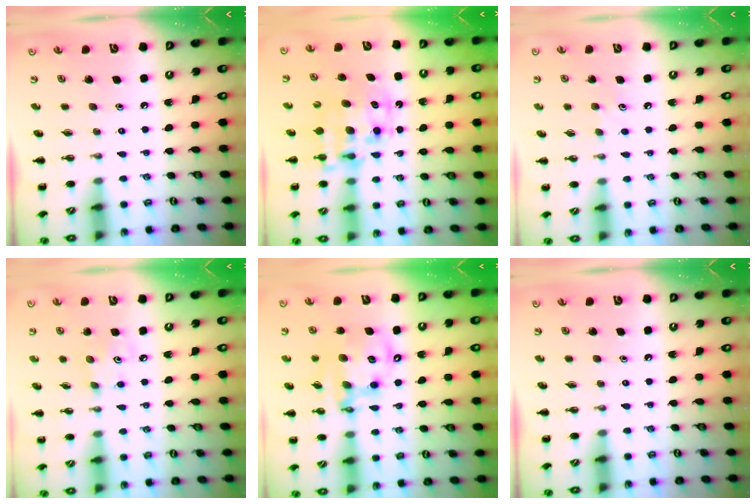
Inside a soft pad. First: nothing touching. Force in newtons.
{"total": 11.9, "press": 11.6, "slide": 2.7}
{"total": 4.5, "press": 4.2, "slide": 1.4}
{"total": 3.1, "press": 3.0, "slide": 0.7}
{"total": 13.3, "press": 12.9, "slide": 3.4}
{"total": 0.0}